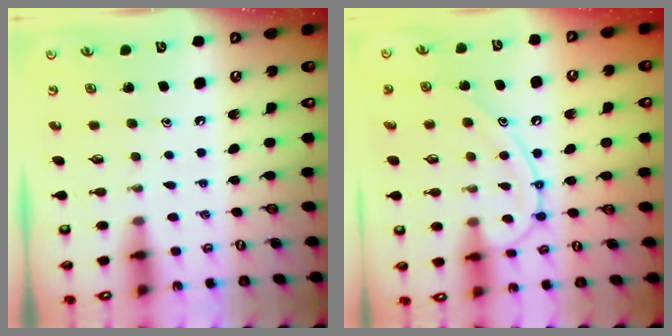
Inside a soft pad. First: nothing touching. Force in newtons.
{"total": 14.6, "press": 14.6, "slide": 1.3}